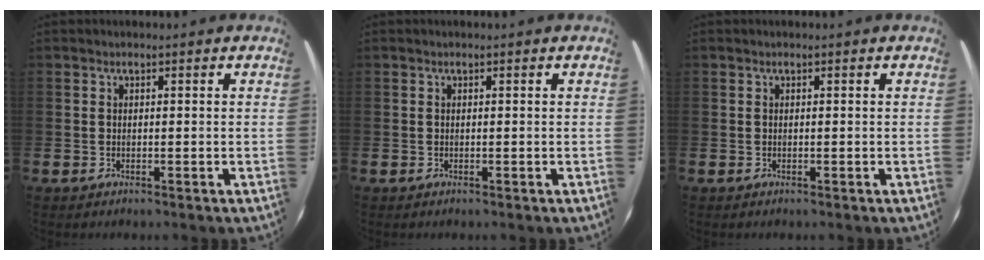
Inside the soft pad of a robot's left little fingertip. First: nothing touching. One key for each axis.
{"total": 0.0}
{"total": 0.0}